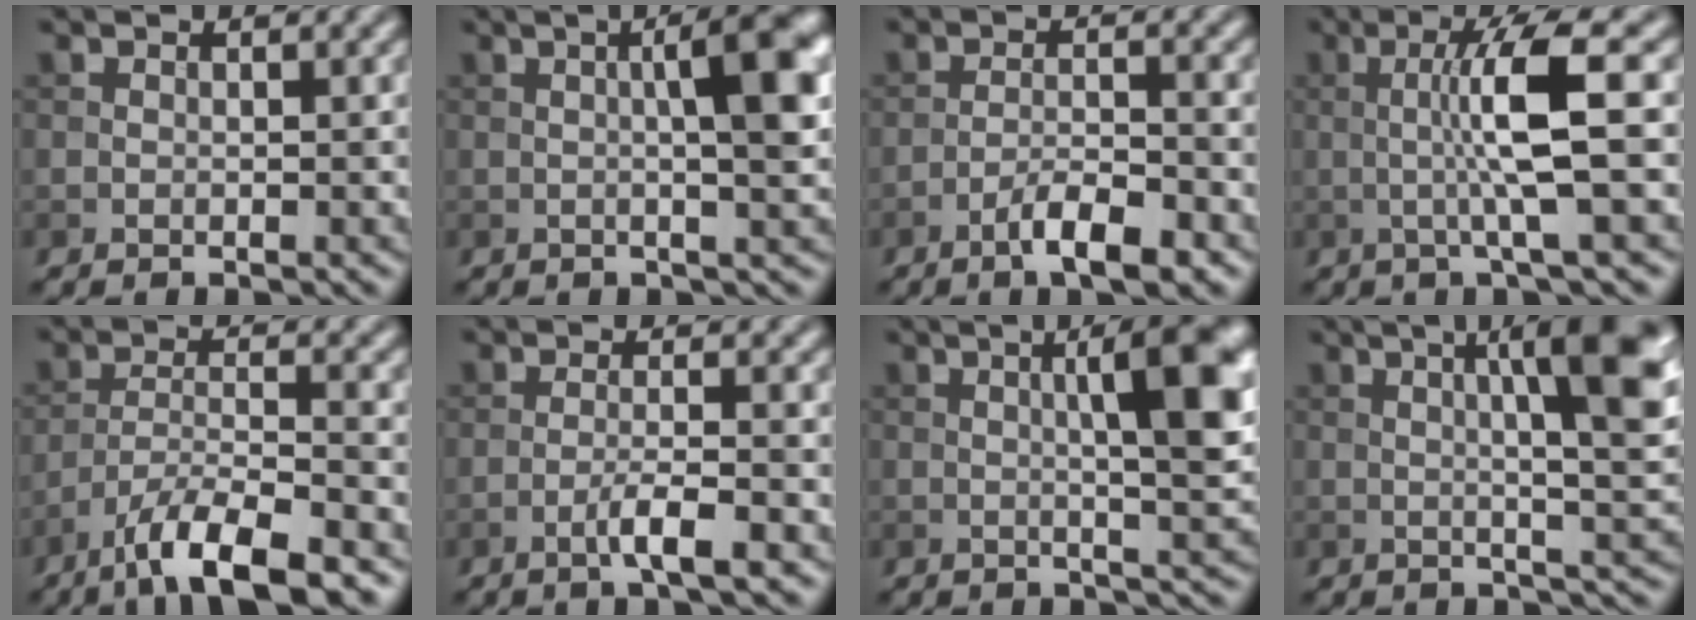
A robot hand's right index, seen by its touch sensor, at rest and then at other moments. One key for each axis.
{"total": 6.5, "fx": 0.8, "fy": 1.5, "fz": 6.3, "tx": -0.071, "ty": 0.012, "tz": 0.011}
{"total": 4.2, "fx": -2.7, "fy": 0.9, "fz": 3.2, "tx": -0.058, "ty": 0.007, "tz": -0.049}
{"total": 6.5, "fx": 0.1, "fy": 0.7, "fz": 6.5, "tx": -0.119, "ty": 0.008, "tz": 0.000}
{"total": 8.0, "fx": -5.7, "fy": 1.9, "fz": 5.4, "tx": -0.090, "ty": 0.001, "tz": -0.103}
{"total": 3.3, "fx": -1.6, "fy": 0.4, "fz": 2.8, "tx": -0.048, "ty": 0.008, "tz": -0.036}
{"total": 7.9, "fx": 1.3, "fy": 1.7, "fz": 7.6, "tx": -0.089, "ty": 0.013, "tz": 0.019}
{"total": 10.6, "fx": 2.4, "fy": 2.5, "fz": 10.0, "tx": -0.117, "ty": 0.014, "tz": 0.028}